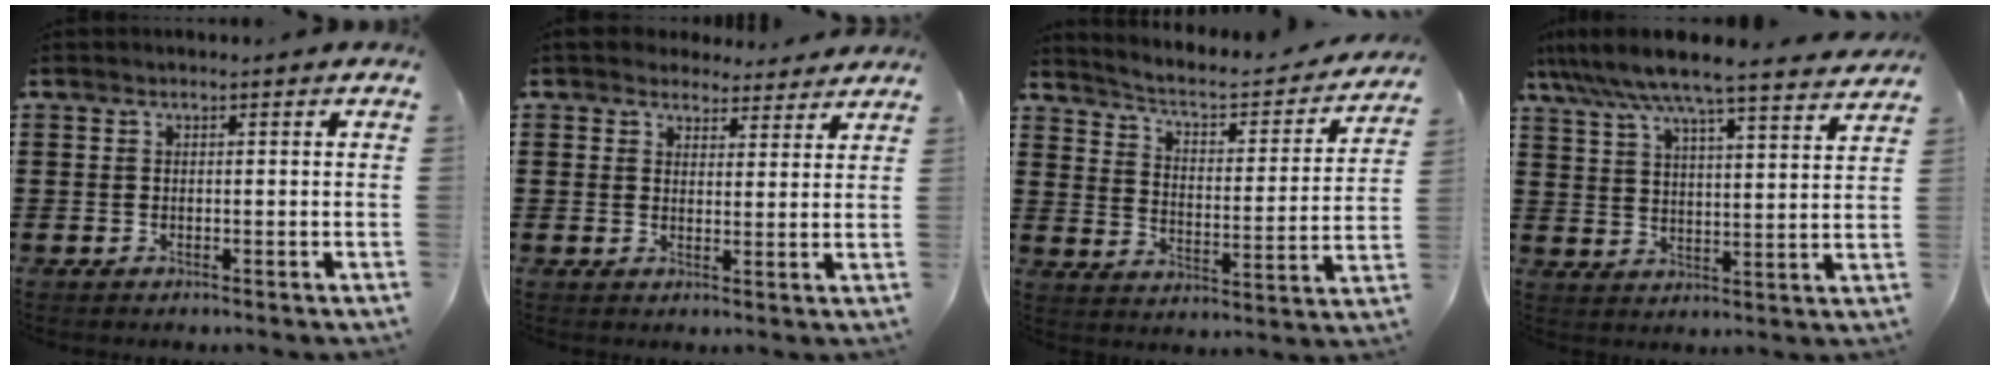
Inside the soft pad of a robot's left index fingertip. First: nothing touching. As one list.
[{"total": 3.9, "force": [3.4, 1.9, 0.2], "torque": [-0.012, -0.006, 0.063]}, {"total": 3.4, "force": [2.8, 0.7, 1.8], "torque": [-0.053, -0.028, 0.037]}, {"total": 7.1, "force": [6.5, 0.1, 2.8], "torque": [-0.083, -0.041, 0.111]}]